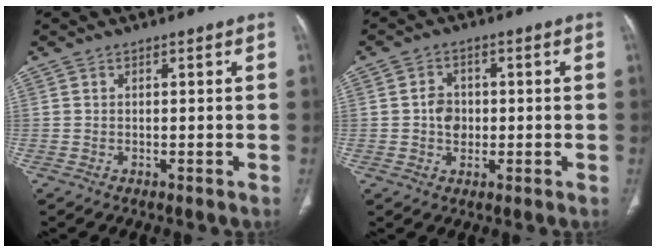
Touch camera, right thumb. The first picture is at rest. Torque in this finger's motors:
{"motor_torque": [1.11, 0.63, 0.10, -0.17, 0.04]}